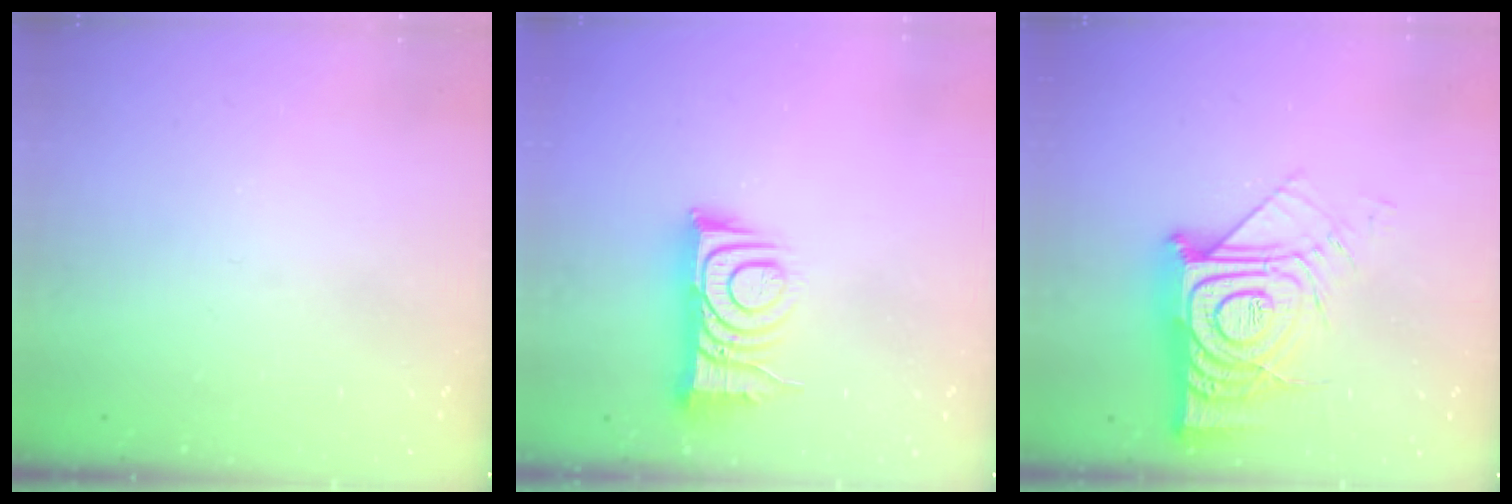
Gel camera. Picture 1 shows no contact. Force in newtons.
{"total": 10.4, "press": 10.4, "slide": 1.0}
{"total": 17.1, "press": 17.0, "slide": 1.5}